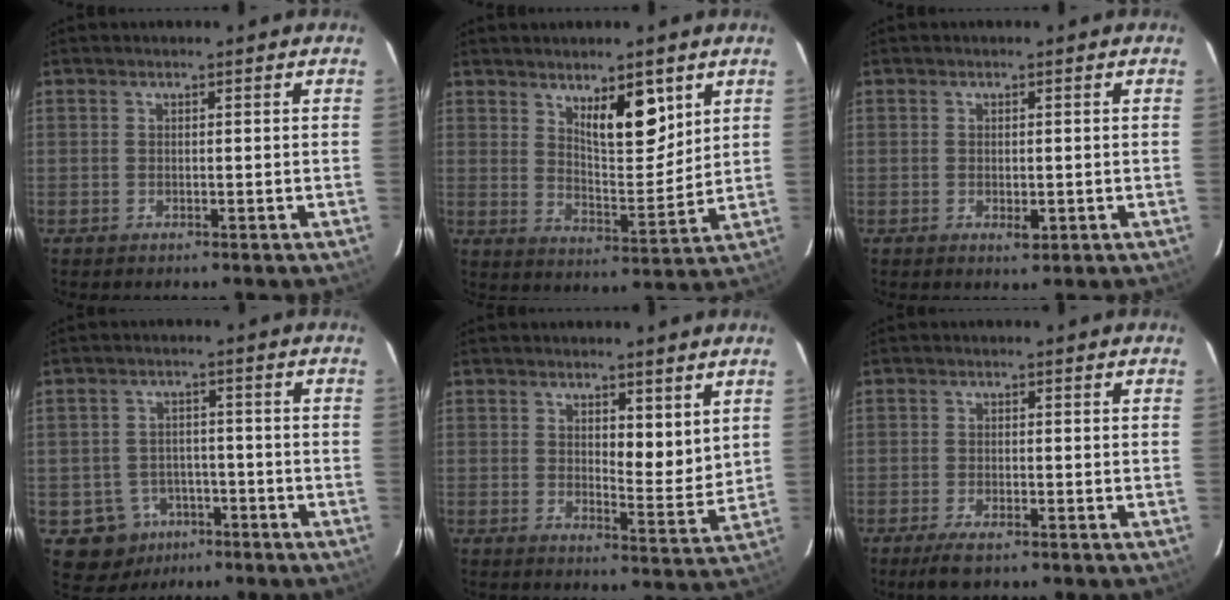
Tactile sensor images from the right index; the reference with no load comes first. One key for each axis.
{"total": 8.6, "fx": 4.8, "fy": 2.6, "fz": 6.7, "tx": -0.110, "ty": -0.009, "tz": 0.085}
{"total": 1.8, "fx": -0.5, "fy": 0.7, "fz": 1.6, "tx": -0.027, "ty": -0.003, "tz": -0.003}
{"total": 7.1, "fx": -3.2, "fy": 6.3, "fz": 1.0, "tx": -0.021, "ty": 0.010, "tz": -0.038}
{"total": 5.5, "fx": 2.7, "fy": 2.0, "fz": 4.4, "tx": -0.061, "ty": -0.018, "tz": 0.042}
{"total": 3.6, "fx": -2.5, "fy": 0.9, "fz": 2.3, "tx": -0.051, "ty": -0.006, "tz": -0.041}